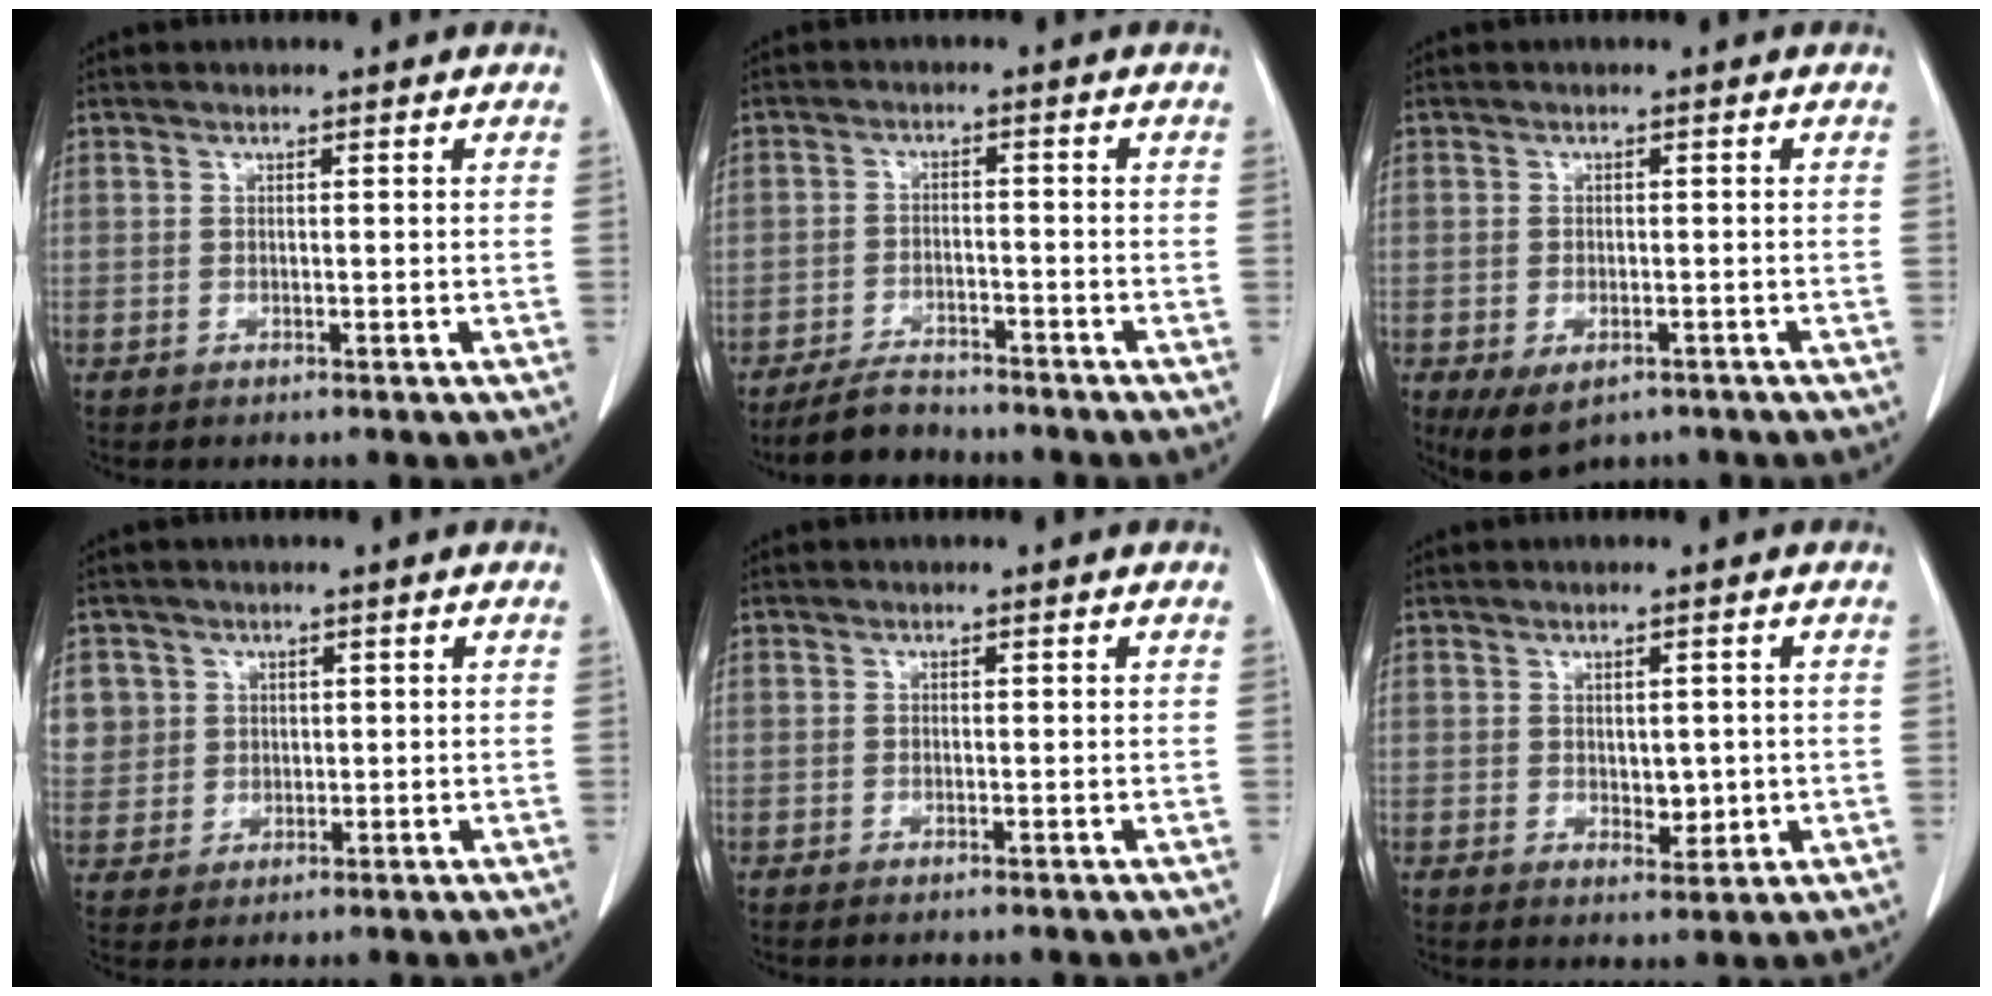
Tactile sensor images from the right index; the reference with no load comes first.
{"total": 4.8, "force": [-4.4, 1.5, 1.1], "torque": [-0.023, -0.007, -0.078]}
{"total": 5.8, "force": [-3.5, 3.2, 3.4], "torque": [-0.058, -0.008, -0.046]}
{"total": 8.0, "force": [2.6, 7.5, 1.1], "torque": [-0.038, 0.019, 0.070]}
{"total": 0.5, "force": [-0.4, 0.1, 0.3], "torque": [-0.006, -0.001, -0.007]}
{"total": 3.1, "force": [0.0, 1.8, 2.5], "torque": [-0.033, -0.005, 0.009]}